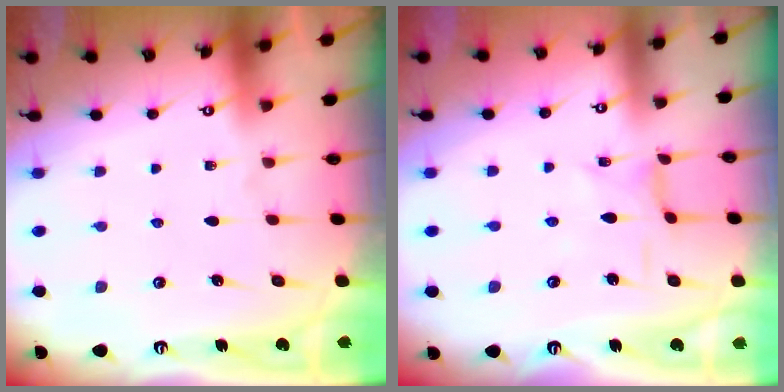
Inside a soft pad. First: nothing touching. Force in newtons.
{"total": 0.7, "press": 0.7, "slide": 0.1}